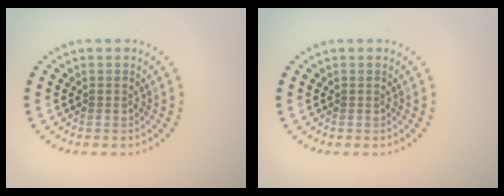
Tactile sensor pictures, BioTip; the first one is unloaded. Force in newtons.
{"total": 0.0}